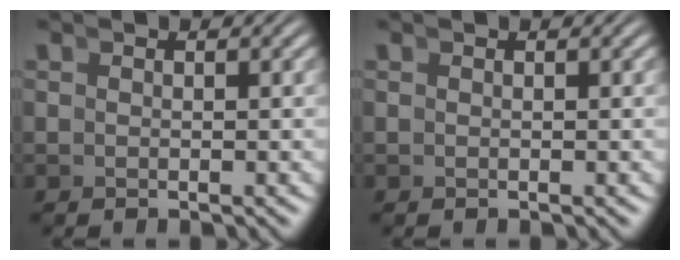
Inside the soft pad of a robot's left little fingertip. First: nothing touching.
{"total": 0.0}